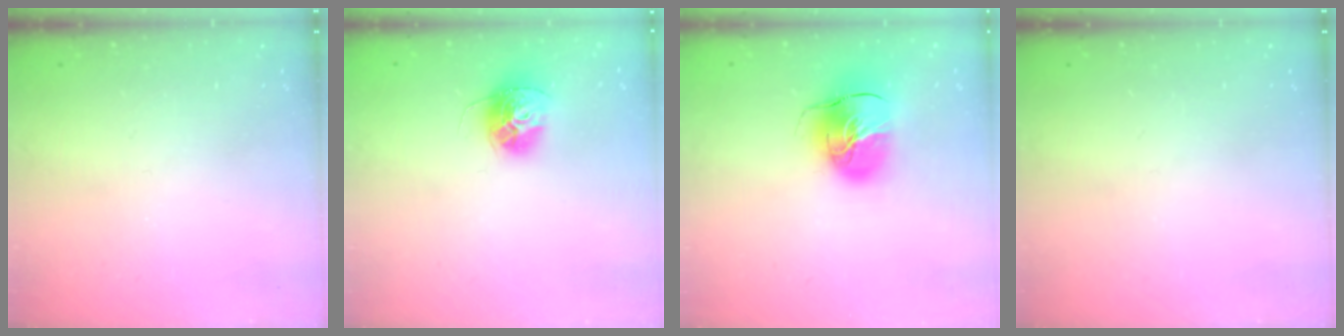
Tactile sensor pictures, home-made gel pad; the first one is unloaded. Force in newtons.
{"total": 13.4, "press": 13.4, "slide": 1.2}
{"total": 13.3, "press": 13.2, "slide": 2.2}
{"total": 0.0}